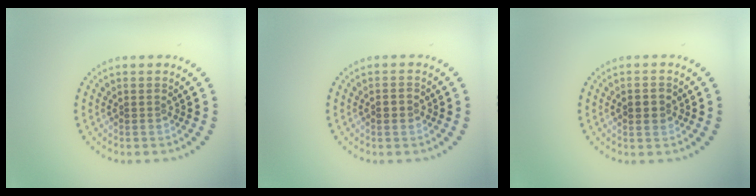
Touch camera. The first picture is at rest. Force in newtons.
{"total": 1.7, "press": 1.7, "slide": 0.1}
{"total": 2.3, "press": 2.3, "slide": 0.0}